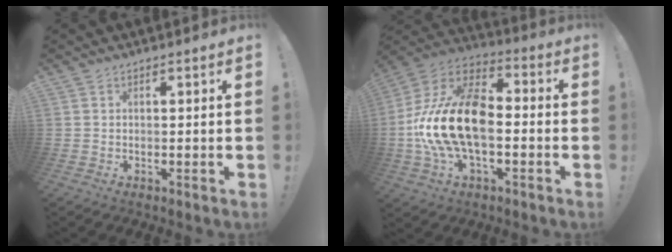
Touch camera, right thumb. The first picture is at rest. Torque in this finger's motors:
{"motor_torque": [2.44, 2.57, 1.54, -1.23, 0.43]}